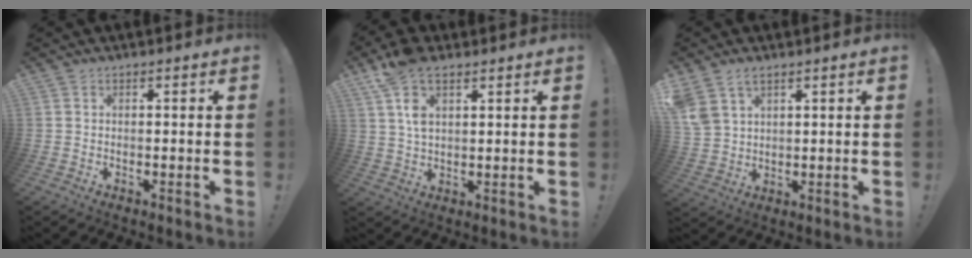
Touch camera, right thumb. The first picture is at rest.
{"total": 9.4, "force": [4.9, 4.7, 6.5], "torque": [-0.120, -0.014, 0.093]}
{"total": 6.9, "force": [4.5, 4.1, 3.3], "torque": [-0.059, -0.017, 0.093]}